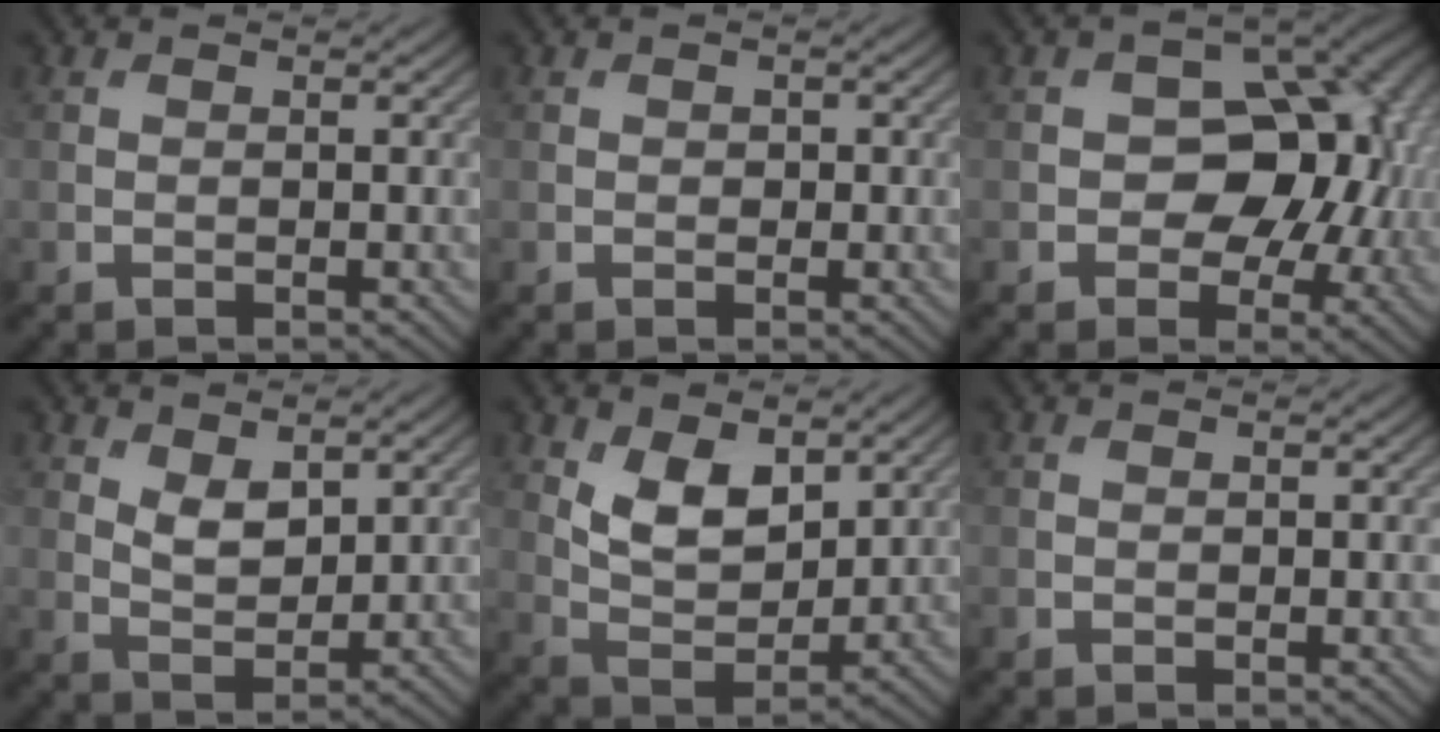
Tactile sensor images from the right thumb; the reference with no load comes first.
{"total": 0.8, "force": [0.0, 0.7, 0.4], "torque": [-0.004, -0.006, -0.002]}
{"total": 11.6, "force": [0.0, 8.3, 8.1], "torque": [-0.104, -0.005, -0.008]}
{"total": 3.7, "force": [2.0, 1.9, 2.4], "torque": [-0.054, -0.007, 0.040]}
{"total": 7.1, "force": [3.3, 3.9, 4.8], "torque": [-0.098, -0.017, 0.060]}
{"total": 0.0}